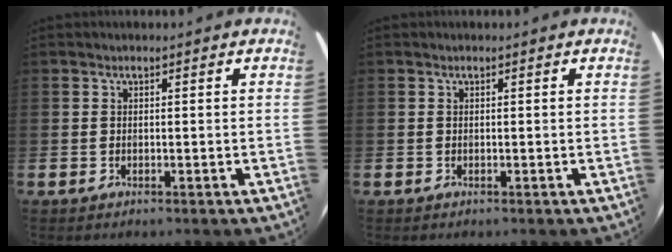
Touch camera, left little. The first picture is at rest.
{"total": 0.0}